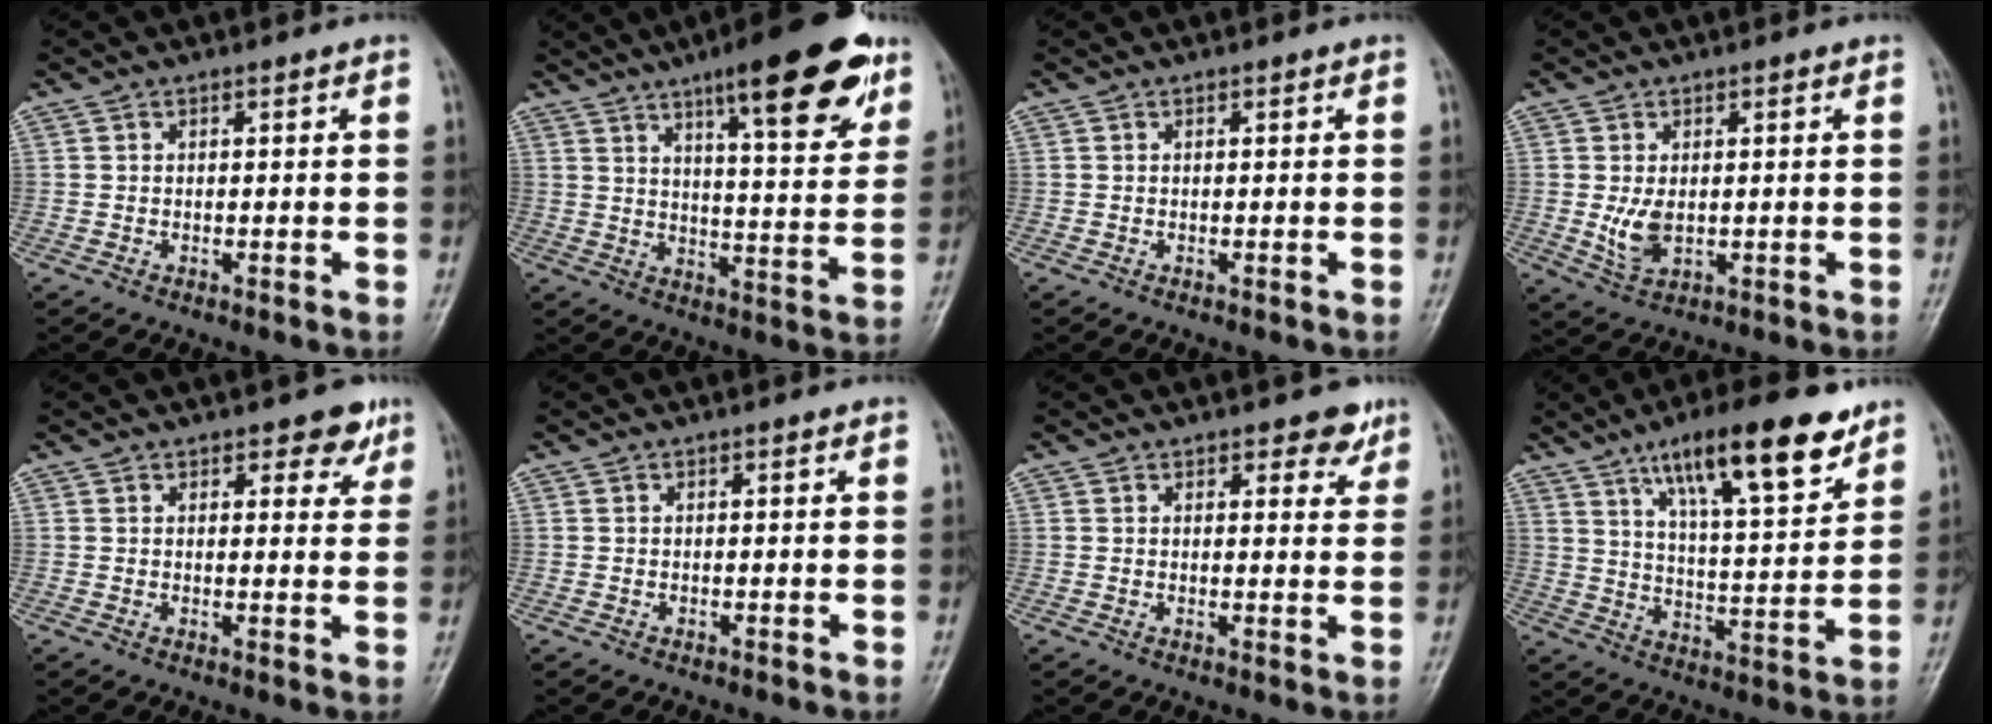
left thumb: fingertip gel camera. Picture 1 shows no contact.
{"total": 18.9, "force": [11.2, 4.8, 14.5], "torque": [-0.168, -0.044, 0.161]}
{"total": 0.0}
{"total": 4.6, "force": [0.0, 2.8, 3.6], "torque": [-0.065, -0.012, 0.009]}
{"total": 4.4, "force": [2.9, 2.3, 2.3], "torque": [-0.001, -0.014, 0.035]}
{"total": 0.0}
{"total": 3.9, "force": [2.8, 2.0, 1.8], "torque": [0.004, -0.014, 0.033]}
{"total": 17.9, "force": [11.0, 4.9, 13.2], "torque": [-0.182, -0.048, 0.181]}